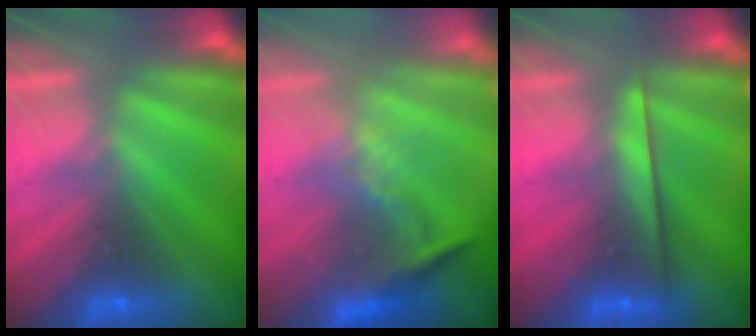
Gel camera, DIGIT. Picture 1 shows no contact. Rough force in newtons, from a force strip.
{"total": 1.1}
{"total": 2.3}